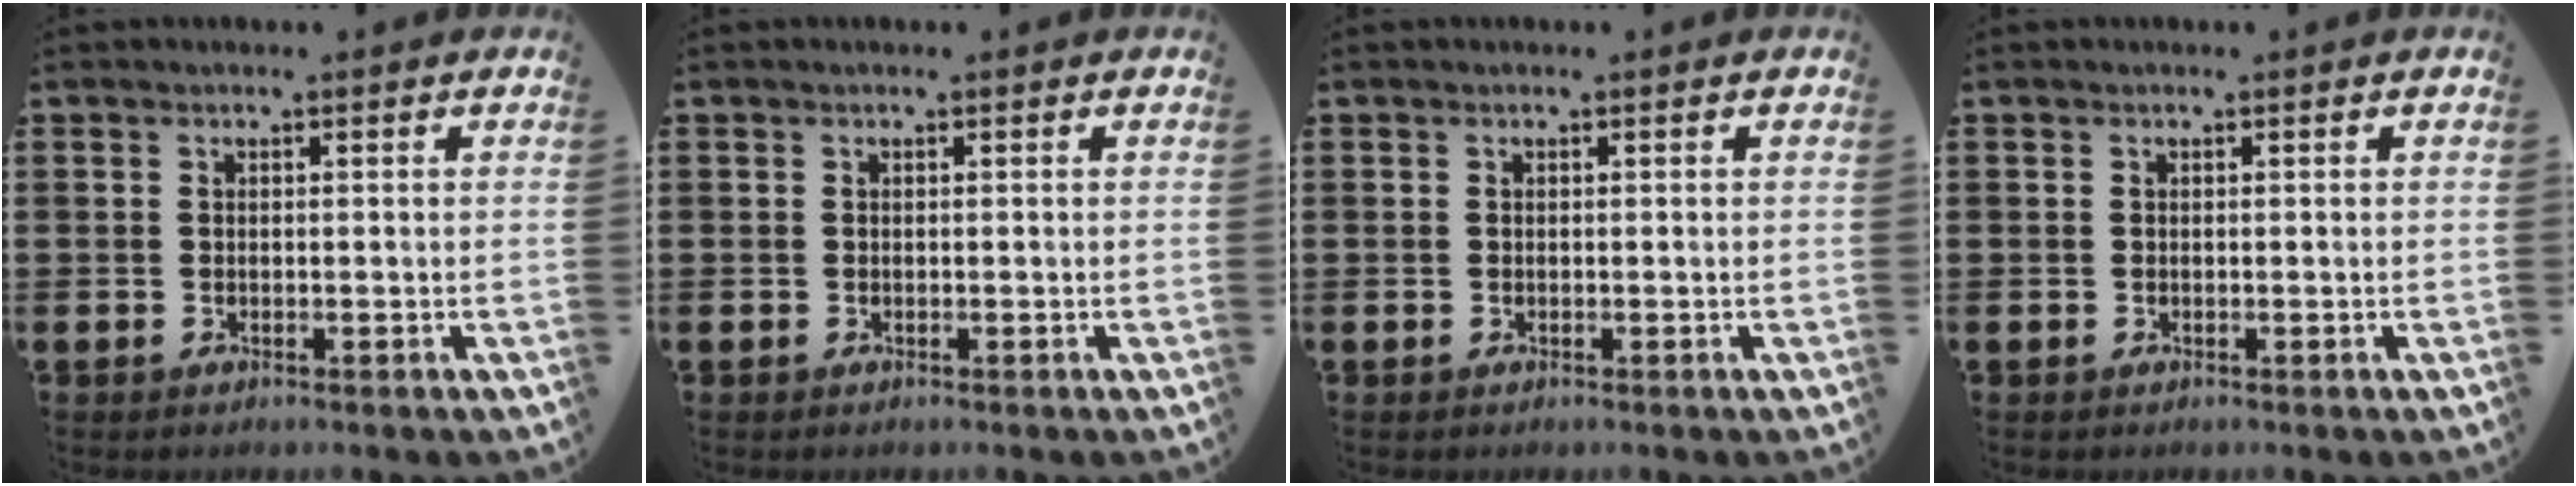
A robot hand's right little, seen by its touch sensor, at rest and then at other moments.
{"total": 0.0}
{"total": 0.0}
{"total": 0.0}